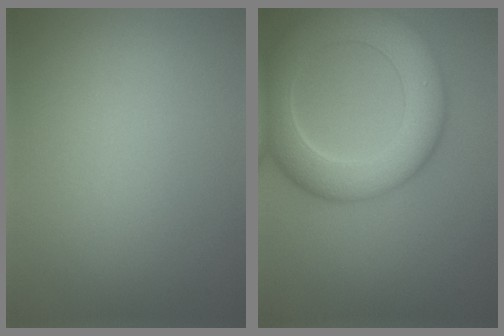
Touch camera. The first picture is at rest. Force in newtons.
{"total": 8.5, "press": 8.4, "slide": 0.5}